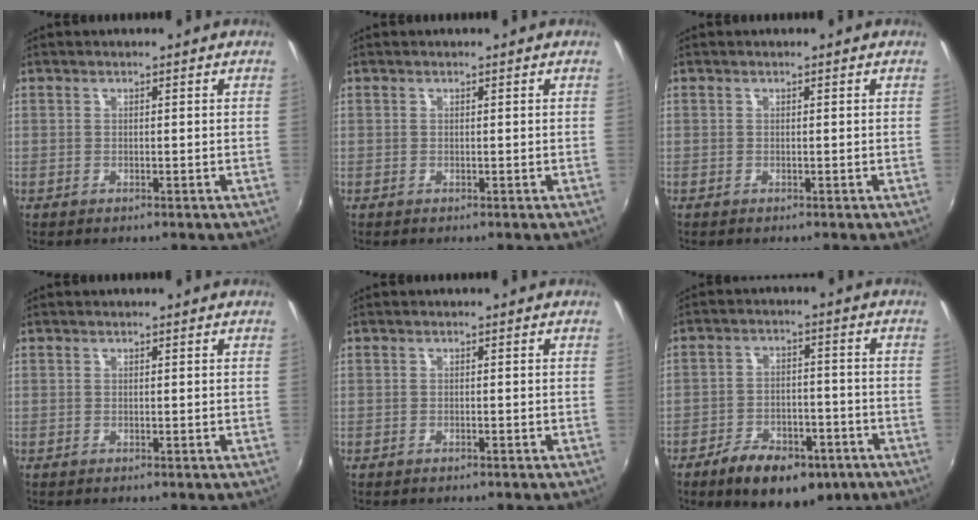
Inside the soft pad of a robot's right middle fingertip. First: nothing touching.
{"total": 0.0}
{"total": 0.0}
{"total": 0.0}
{"total": 0.7, "force": [-0.6, 0.2, 0.2], "torque": [-0.004, 0.001, -0.010]}
{"total": 13.5, "force": [-8.6, 6.5, 8.2], "torque": [-0.155, -0.005, -0.122]}